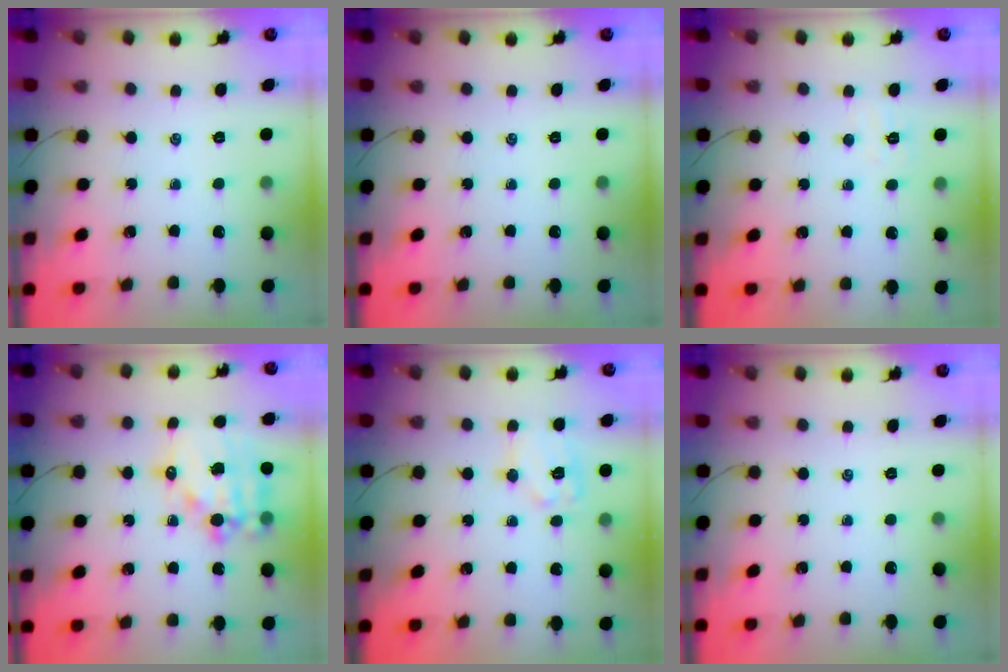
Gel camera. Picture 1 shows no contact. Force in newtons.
{"total": 0.0}
{"total": 4.4, "press": 4.3, "slide": 1.0}
{"total": 15.4, "press": 15.1, "slide": 3.4}
{"total": 10.6, "press": 10.6, "slide": 0.6}
{"total": 0.0}